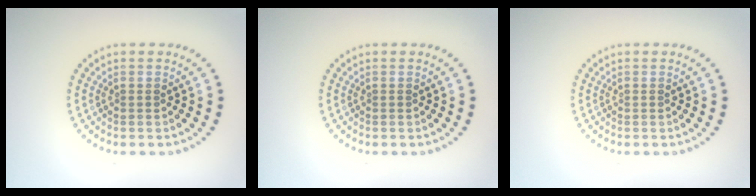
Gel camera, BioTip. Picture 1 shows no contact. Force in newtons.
{"total": 0.0}
{"total": 0.0}